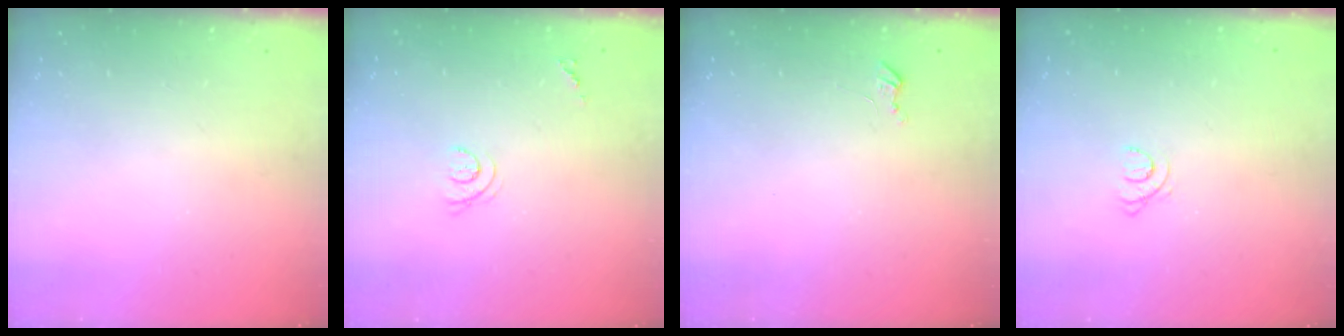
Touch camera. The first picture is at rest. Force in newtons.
{"total": 5.3, "press": 5.3, "slide": 0.7}
{"total": 2.7, "press": 2.7, "slide": 0.3}
{"total": 3.5, "press": 3.5, "slide": 0.3}